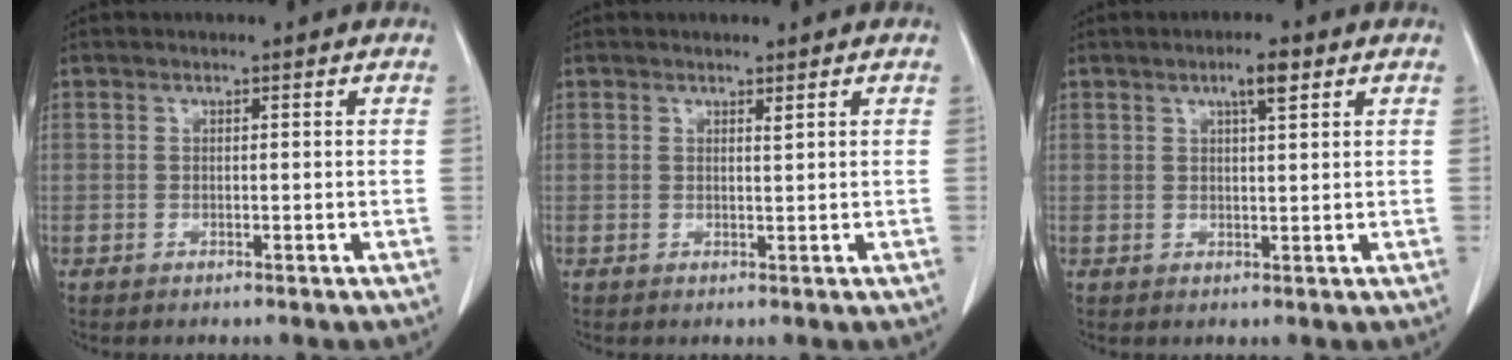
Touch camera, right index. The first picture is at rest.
{"total": 0.8, "force": [0.6, 0.2, 0.5], "torque": [-0.014, -0.004, 0.013]}
{"total": 3.8, "force": [2.1, 0.8, 3.1], "torque": [-0.057, 0.002, 0.037]}